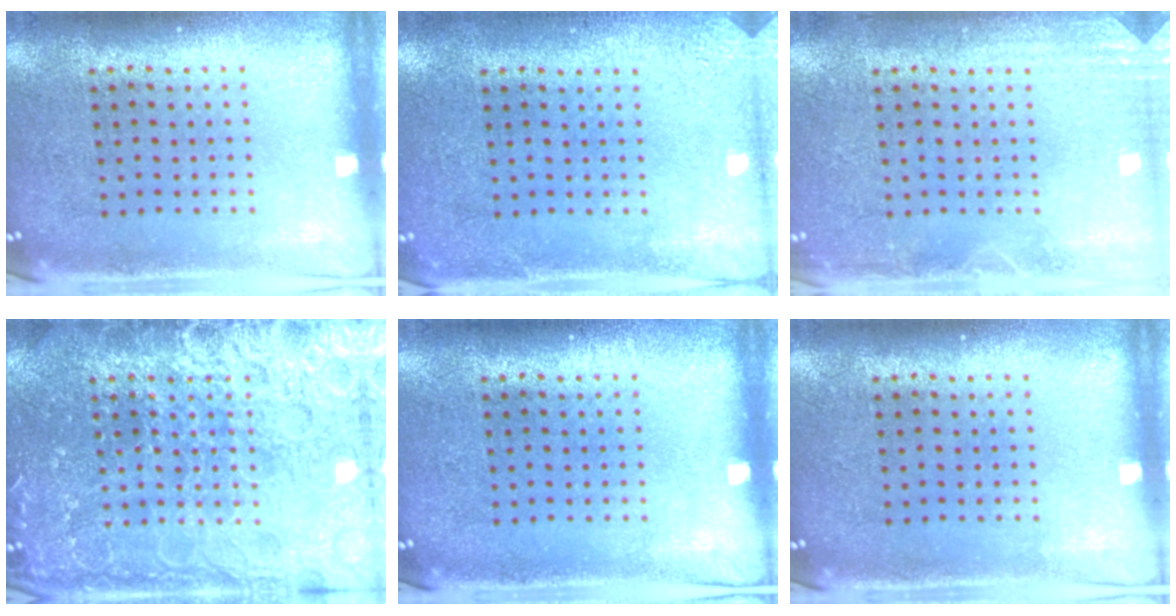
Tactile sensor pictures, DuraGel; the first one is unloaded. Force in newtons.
{"total": 2.0, "press": 2.0, "slide": 0.3}
{"total": 2.2, "press": 2.1, "slide": 0.3}
{"total": 7.0, "press": 6.9, "slide": 0.8}
{"total": 0.0}
{"total": 0.0}